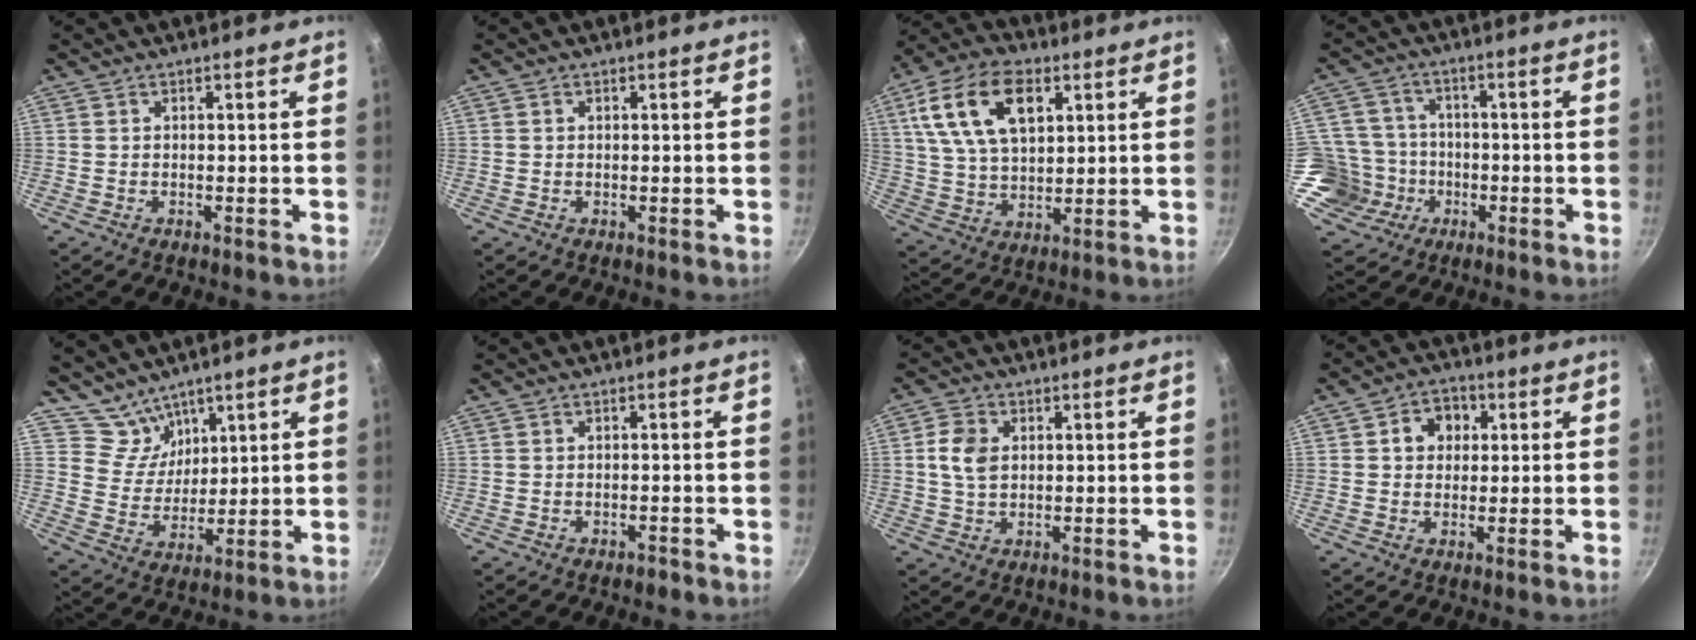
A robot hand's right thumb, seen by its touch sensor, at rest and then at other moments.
{"total": 0.6, "force": [0.2, 0.6, 0.2], "torque": [-0.002, 0.005, 0.002]}
{"total": 17.6, "force": [6.4, 10.4, 12.6], "torque": [-0.218, -0.005, 0.118]}
{"total": 11.0, "force": [-3.6, 10.0, 3.2], "torque": [-0.042, 0.036, -0.066]}
{"total": 7.1, "force": [5.6, 4.4, 0.8], "torque": [0.011, -0.042, 0.110]}
{"total": 0.9, "force": [-0.7, 0.5, 0.3], "torque": [-0.004, 0.009, -0.009]}
{"total": 6.0, "force": [1.1, 4.3, 4.0], "torque": [-0.062, 0.003, 0.020]}
{"total": 6.5, "force": [1.6, 5.4, 3.2], "torque": [-0.015, 0.006, 0.017]}